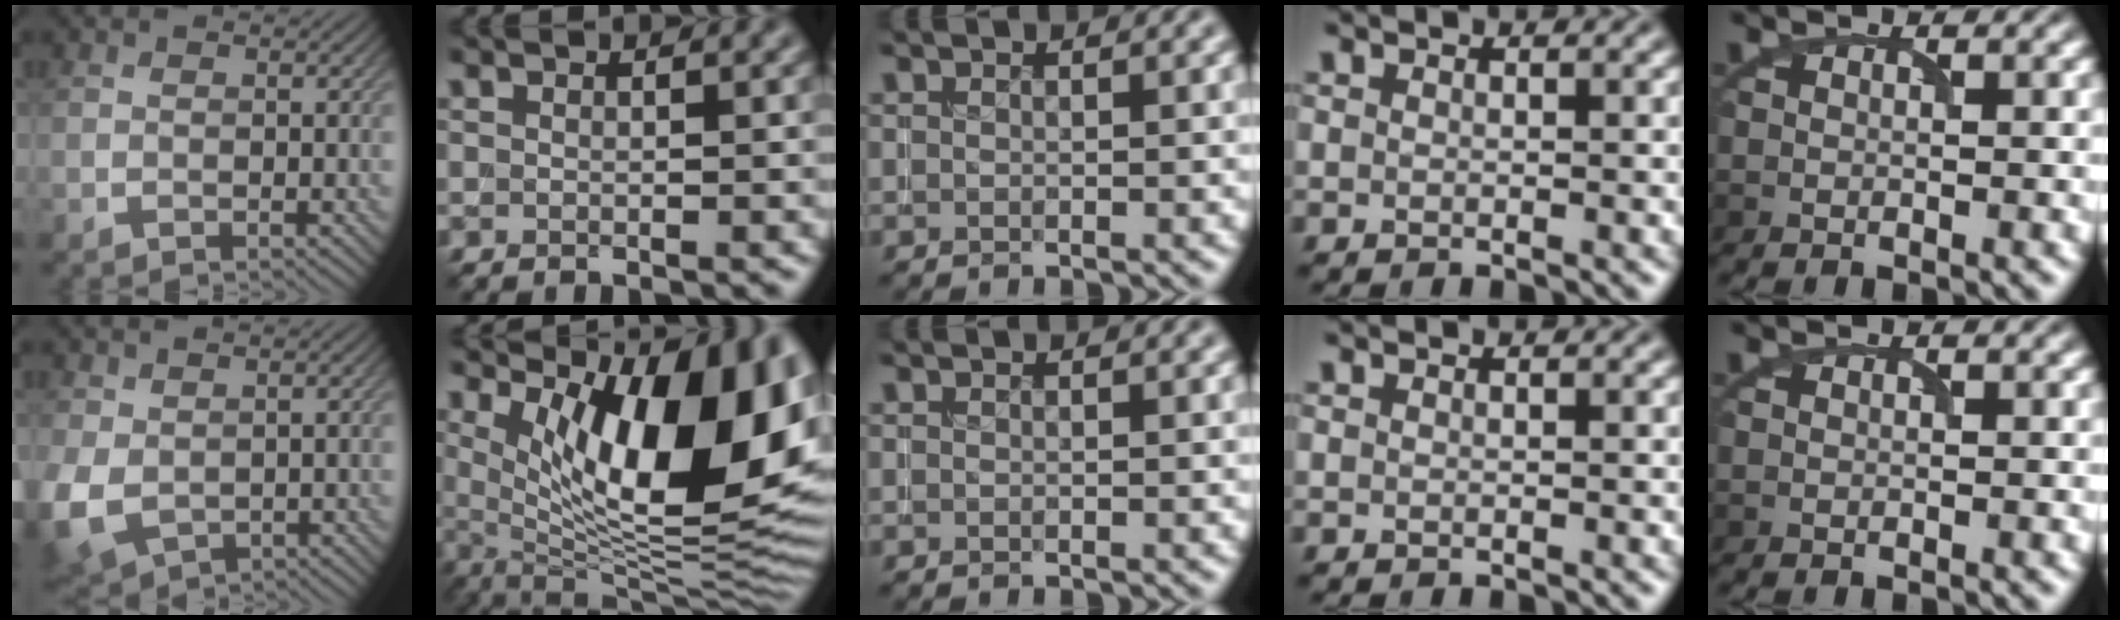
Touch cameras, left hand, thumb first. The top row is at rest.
{"thumb": {"total": 7.4, "force": [-0.4, 5.4, 5.0], "torque": [-0.159, -0.027, 0.000]}, "index": {"total": 14.6, "force": [4.2, 5.5, 12.9], "torque": [-0.167, -0.017, 0.072]}}